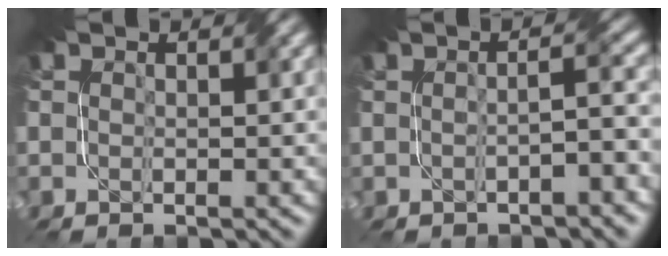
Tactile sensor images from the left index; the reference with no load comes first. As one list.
[{"total": 2.1, "force": [-0.9, 0.1, 1.9], "torque": [-0.024, 0.011, -0.021]}]